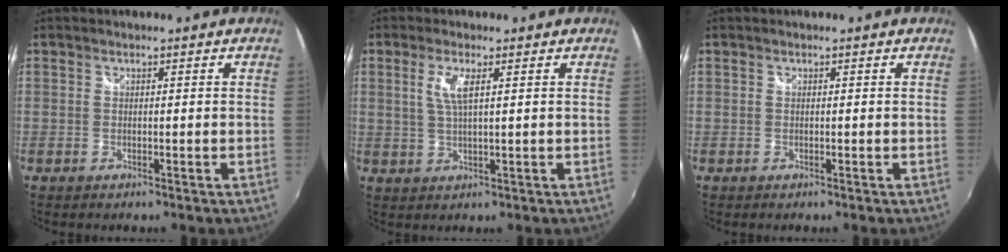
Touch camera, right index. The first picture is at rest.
{"total": 4.2, "force": [1.4, 0.7, 3.9], "torque": [-0.079, -0.002, 0.028]}
{"total": 0.0}